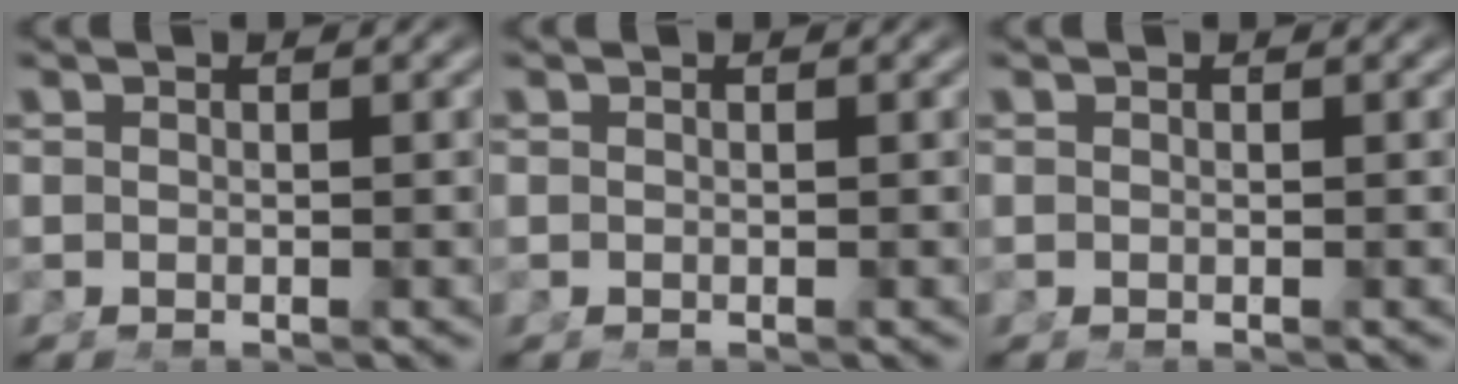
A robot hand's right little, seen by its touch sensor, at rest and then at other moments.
{"total": 0.0}
{"total": 0.0}